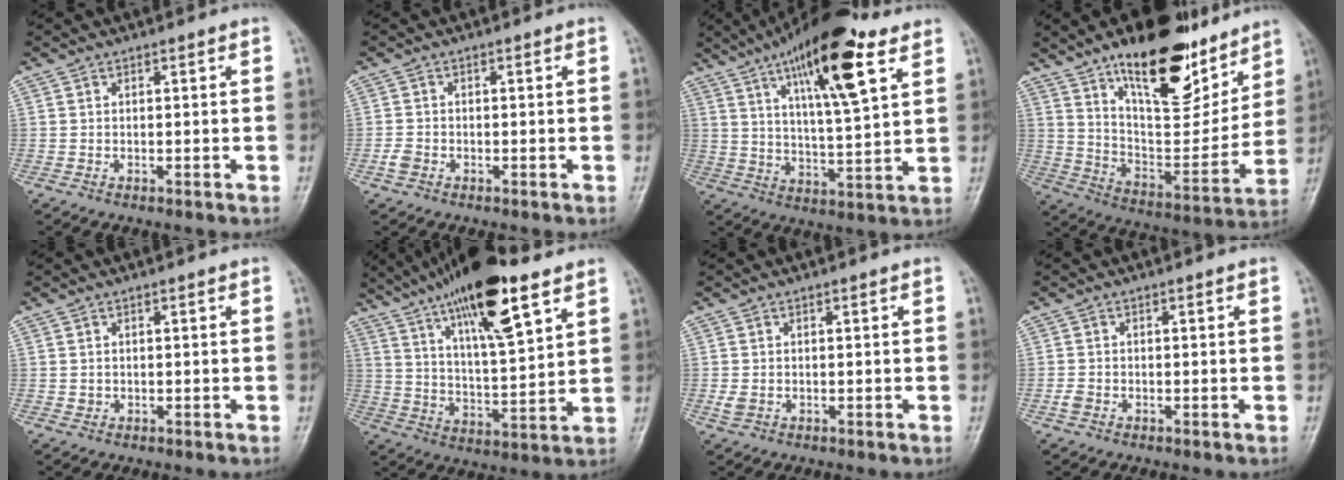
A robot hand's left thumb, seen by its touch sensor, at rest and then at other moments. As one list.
[{"total": 1.9, "force": [-0.8, 1.4, 0.9], "torque": [-0.020, 0.002, -0.020]}, {"total": 18.6, "force": [9.9, 5.0, 14.9], "torque": [-0.222, -0.032, 0.161]}, {"total": 23.7, "force": [15.5, 9.5, 15.2], "torque": [-0.181, -0.077, 0.254]}, {"total": 0.9, "force": [0.2, 0.8, 0.4], "torque": [-0.001, 0.001, 0.003]}, {"total": 20.0, "force": [12.1, 5.0, 15.1], "torque": [-0.246, -0.037, 0.209]}, {"total": 1.9, "force": [-0.1, 1.4, 1.3], "torque": [-0.025, -0.002, 0.000]}, {"total": 1.5, "force": [-0.6, 1.1, 0.7], "torque": [-0.014, 0.001, -0.014]}]